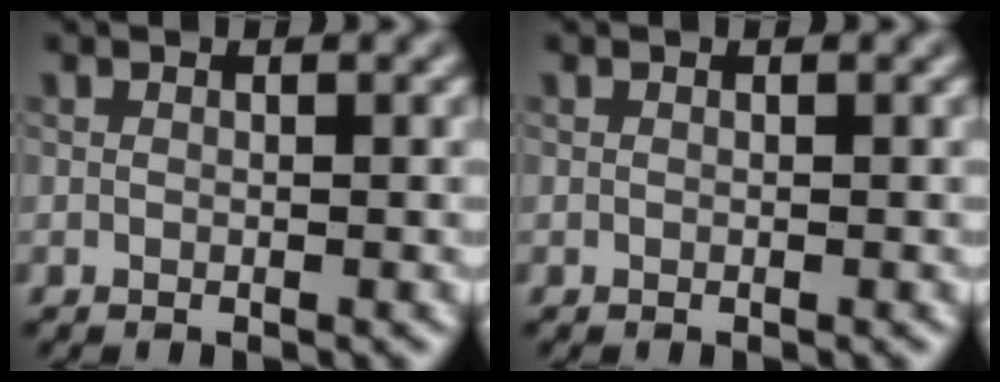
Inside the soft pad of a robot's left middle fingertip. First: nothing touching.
{"total": 0.0}